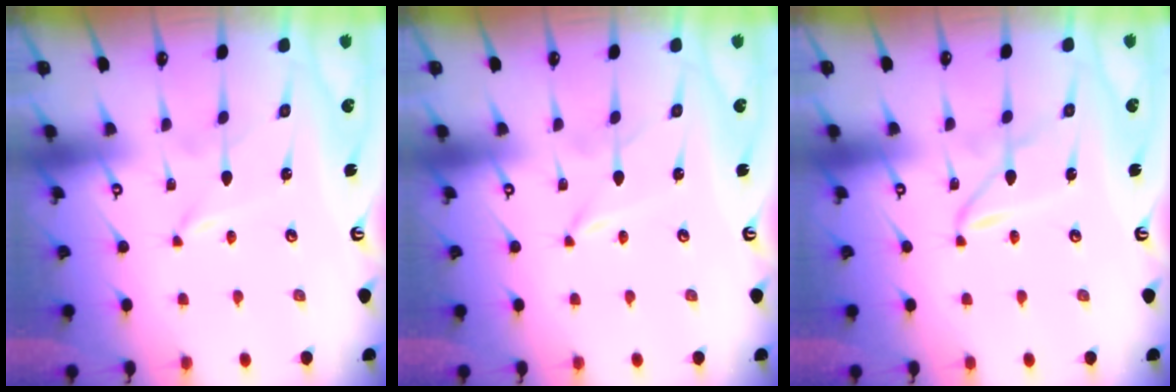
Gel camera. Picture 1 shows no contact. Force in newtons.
{"total": 0.6, "press": 0.5, "slide": 0.1}
{"total": 2.9, "press": 2.9, "slide": 0.2}